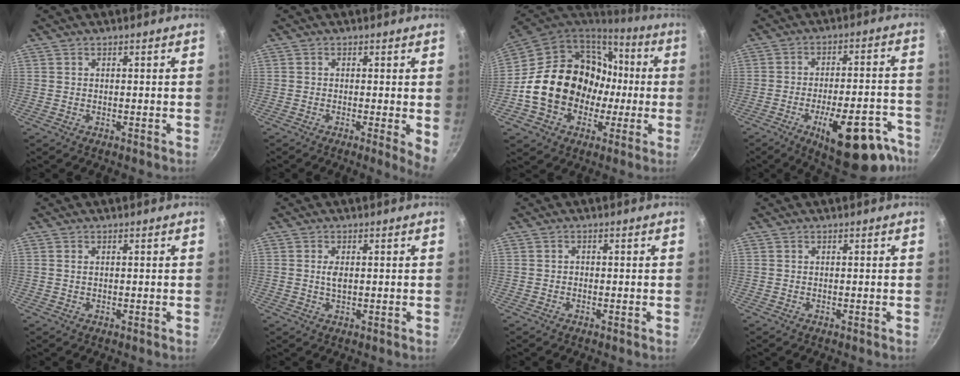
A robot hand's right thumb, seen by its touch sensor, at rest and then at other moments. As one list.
[{"total": 4.0, "force": [-0.3, 0.8, 3.9], "torque": [-0.049, -0.008, -0.007]}, {"total": 21.7, "force": [-1.2, 17.9, 12.1], "torque": [-0.186, 0.053, -0.005]}, {"total": 20.2, "force": [-11.2, 7.7, 15.0], "torque": [-0.148, 0.047, -0.149]}, {"total": 0.7, "force": [0.2, 0.5, 0.5], "torque": [-0.009, 0.002, 0.003]}, {"total": 2.1, "force": [0.2, 1.1, 1.8], "torque": [-0.034, 0.000, 0.004]}, {"total": 0.5, "force": [-0.3, 0.4, 0.1], "torque": [-0.001, 0.002, -0.007]}, {"total": 0.0}]